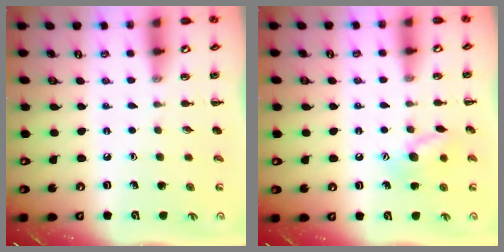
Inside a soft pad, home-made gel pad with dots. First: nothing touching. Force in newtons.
{"total": 10.7, "press": 10.6, "slide": 1.8}